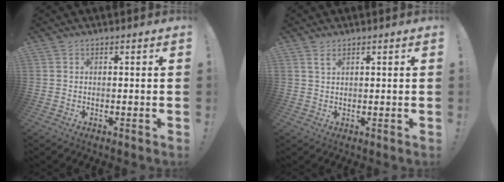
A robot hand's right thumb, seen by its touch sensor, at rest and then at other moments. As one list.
[{"total": 1.9, "force": [1.1, 0.4, 1.4], "torque": [-0.027, -0.001, 0.019]}]